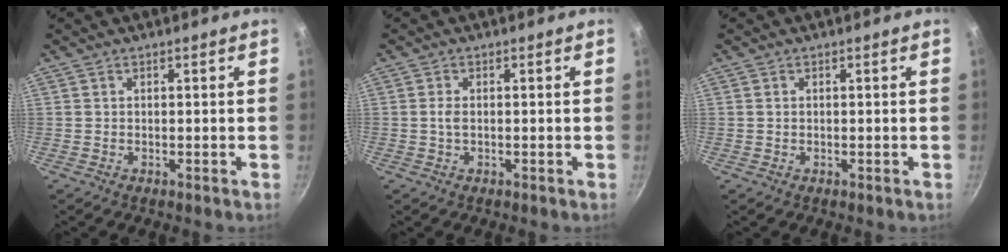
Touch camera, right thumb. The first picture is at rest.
{"total": 1.5, "force": [-0.1, 0.8, 1.2], "torque": [-0.024, 0.002, -0.002]}
{"total": 0.5, "force": [0.1, 0.4, 0.2], "torque": [-0.001, 0.001, 0.001]}